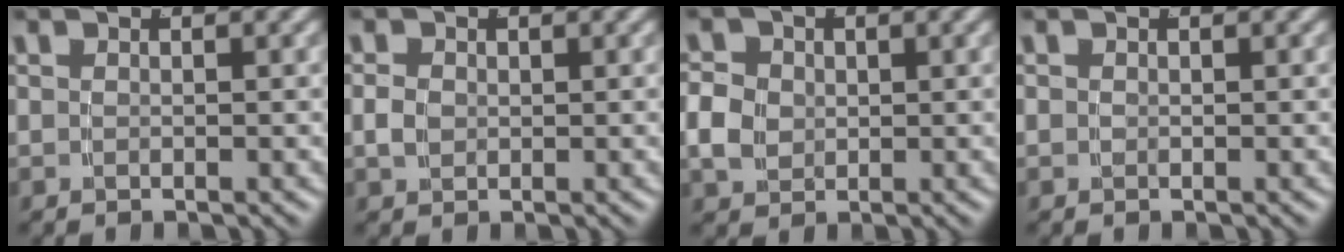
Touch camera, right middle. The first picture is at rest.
{"total": 0.9, "force": [0.1, 0.7, 0.6], "torque": [-0.013, 0.003, 0.001]}
{"total": 4.2, "force": [0.1, 3.7, 2.1], "torque": [-0.043, -0.003, 0.002]}
{"total": 0.5, "force": [-0.1, 0.5, 0.2], "torque": [-0.006, -0.003, -0.003]}